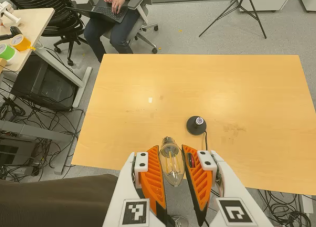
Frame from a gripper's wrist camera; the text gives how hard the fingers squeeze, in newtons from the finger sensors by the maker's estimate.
{"total": 13.4, "left": 14.3, "right": 12.6}